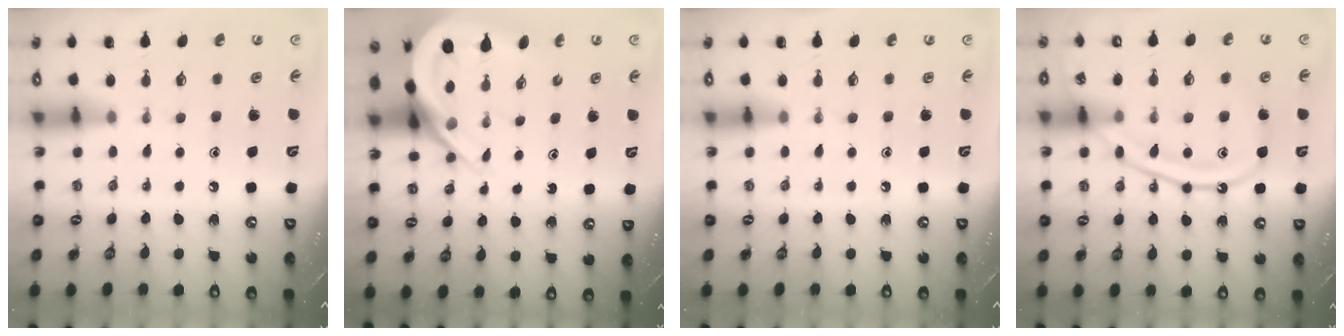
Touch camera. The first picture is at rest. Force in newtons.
{"total": 8.7, "press": 8.7, "slide": 0.7}
{"total": 0.0}
{"total": 13.5, "press": 13.4, "slide": 1.2}